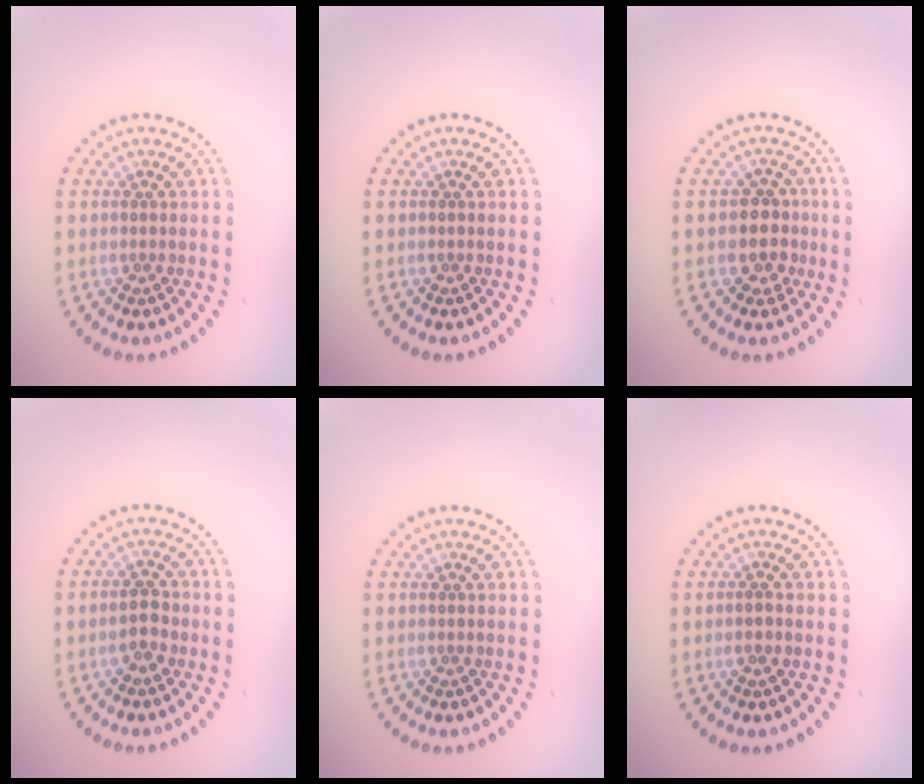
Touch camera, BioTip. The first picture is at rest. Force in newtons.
{"total": 0.0}
{"total": 3.0, "press": 2.6, "slide": 1.4}
{"total": 2.1, "press": 2.1, "slide": 0.5}
{"total": 0.0}
{"total": 0.6, "press": 0.5, "slide": 0.3}